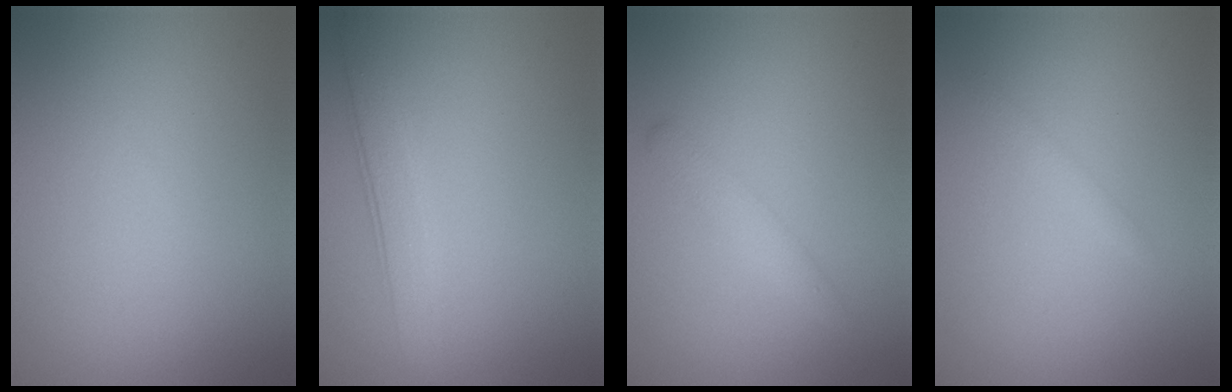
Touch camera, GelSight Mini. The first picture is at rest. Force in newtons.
{"total": 2.9, "press": 2.9, "slide": 0.2}
{"total": 1.6, "press": 1.6, "slide": 0.1}
{"total": 0.8, "press": 0.8, "slide": 0.1}